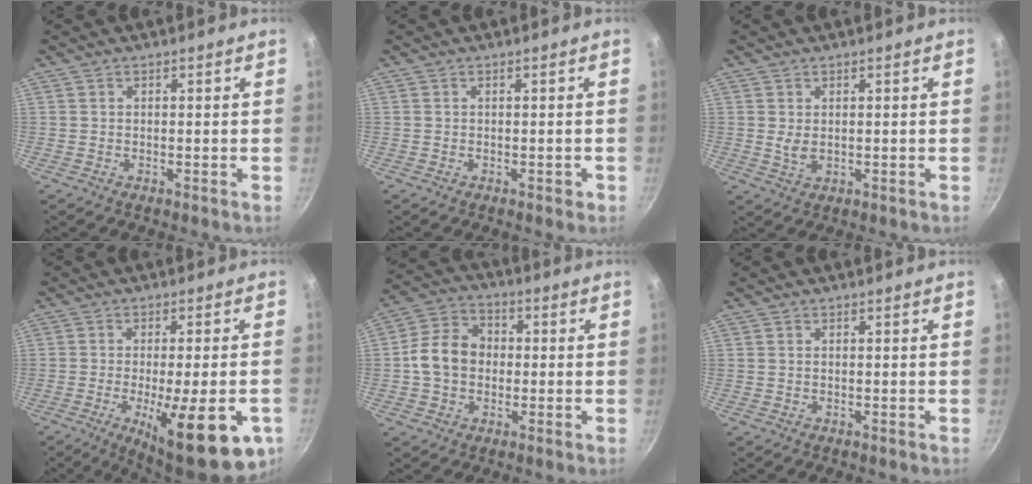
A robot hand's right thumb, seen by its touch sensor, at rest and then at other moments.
{"total": 0.5, "force": [-0.2, 0.3, 0.4], "torque": [0.000, 0.001, -0.002]}
{"total": 2.2, "force": [0.4, 1.3, 1.7], "torque": [-0.030, -0.007, 0.014]}
{"total": 19.1, "force": [-7.3, 6.2, 16.5], "torque": [-0.197, -0.004, -0.085]}
{"total": 10.2, "force": [-0.5, 8.2, 6.0], "torque": [-0.097, 0.031, -0.018]}
{"total": 0.0}